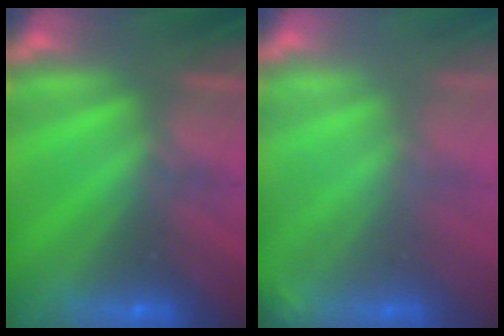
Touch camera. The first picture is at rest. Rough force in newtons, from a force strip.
{"total": 1.8}